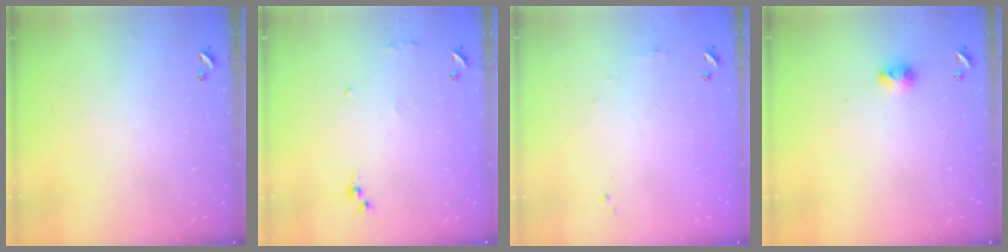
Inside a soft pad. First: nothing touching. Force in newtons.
{"total": 7.5, "press": 7.4, "slide": 0.8}
{"total": 4.7, "press": 4.7, "slide": 0.7}
{"total": 4.1, "press": 4.1, "slide": 0.5}